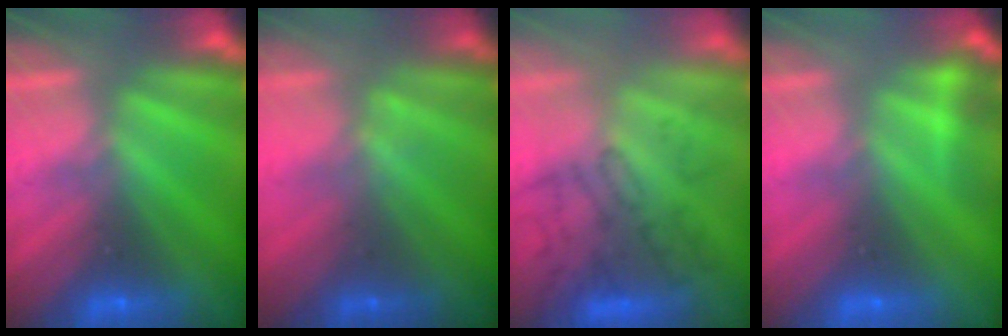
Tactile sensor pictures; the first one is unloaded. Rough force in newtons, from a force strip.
{"total": 1.4}
{"total": 3.6}
{"total": 2.9}